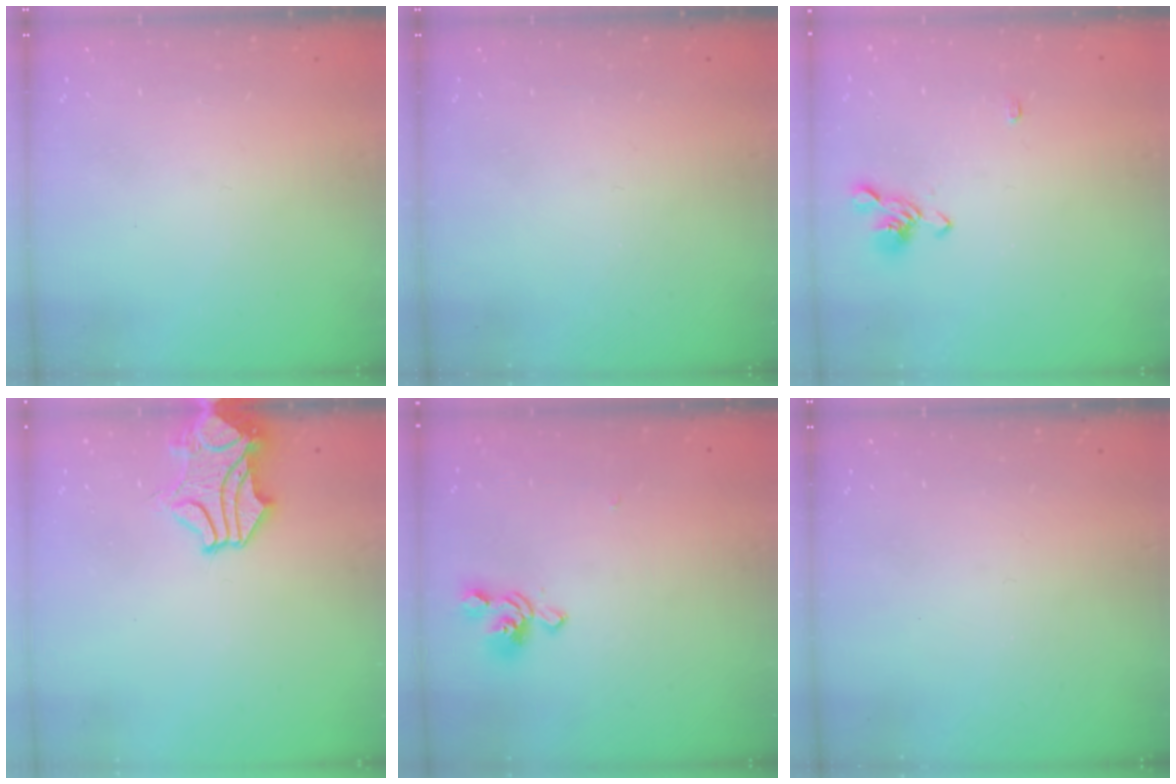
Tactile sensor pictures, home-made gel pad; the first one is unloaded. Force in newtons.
{"total": 0.0}
{"total": 1.1, "press": 0.7, "slide": 0.9}
{"total": 2.2, "press": 1.8, "slide": 1.3}
{"total": 1.2, "press": 0.2, "slide": 1.1}
{"total": 0.0}